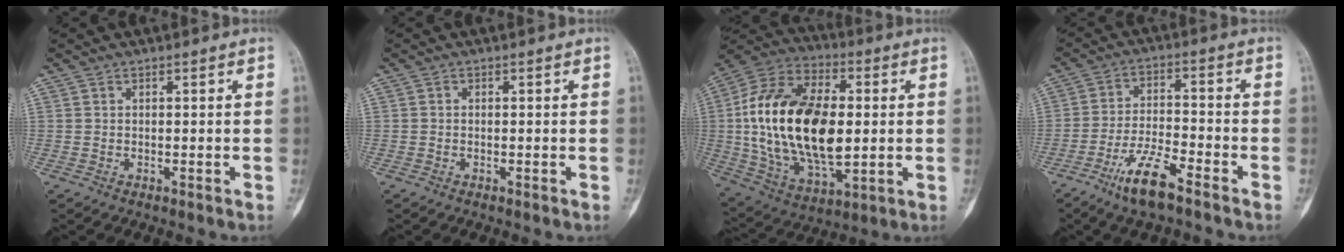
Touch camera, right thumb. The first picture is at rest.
{"total": 0.0}
{"total": 27.0, "force": [1.1, 14.9, 22.5], "torque": [-0.419, -0.001, 0.023]}
{"total": 9.1, "force": [-6.1, 2.1, 6.5], "torque": [-0.127, 0.027, -0.116]}